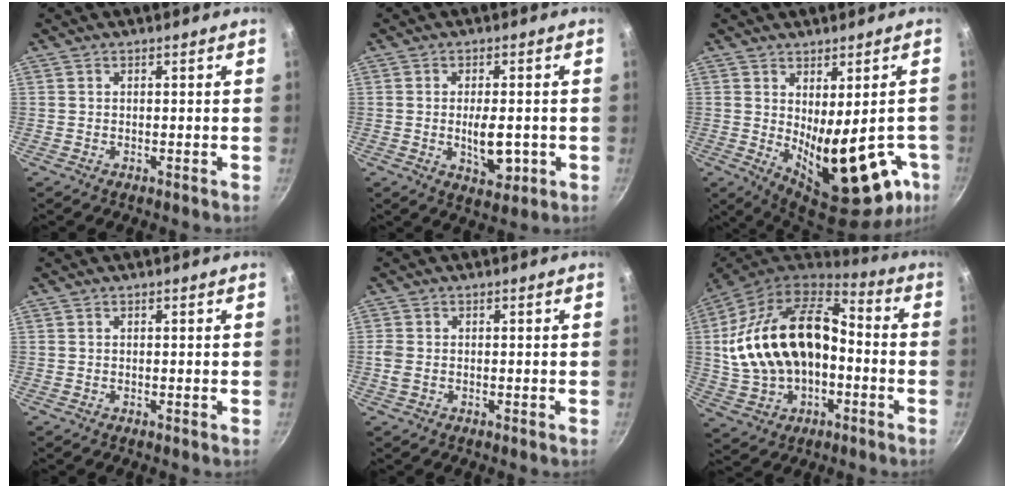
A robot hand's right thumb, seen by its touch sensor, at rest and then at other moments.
{"total": 7.1, "force": [-1.1, 3.4, 6.2], "torque": [-0.077, -0.004, -0.010]}
{"total": 19.5, "force": [-3.6, 8.6, 17.1], "torque": [-0.203, -0.033, -0.021]}
{"total": 0.0}
{"total": 2.1, "force": [-0.4, 1.5, 1.4], "torque": [-0.031, 0.001, -0.008]}
{"total": 23.9, "force": [-1.1, 15.5, 18.1], "torque": [-0.323, 0.047, -0.016]}